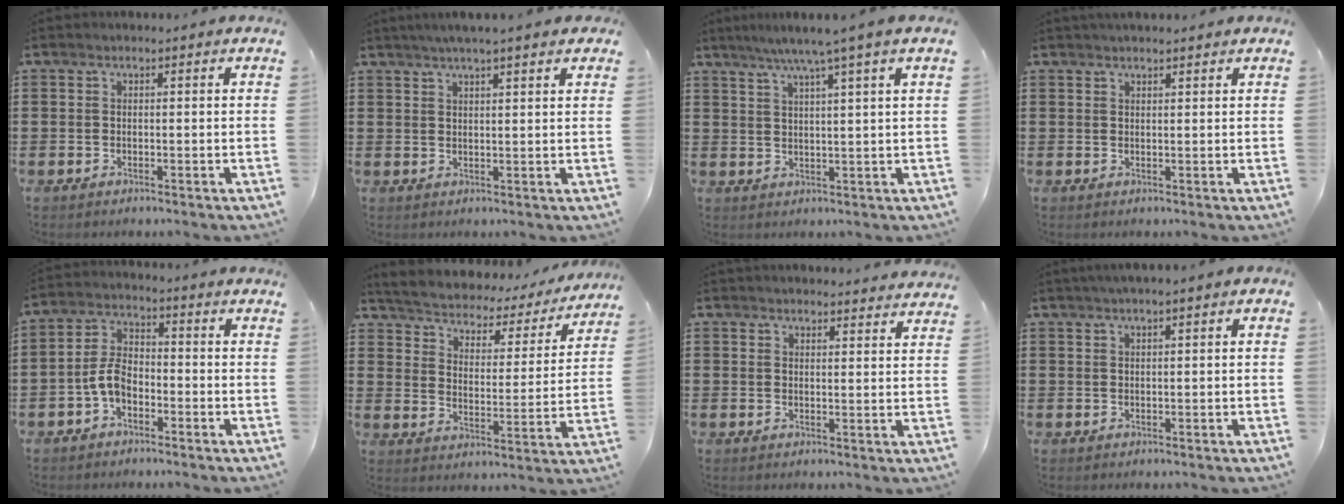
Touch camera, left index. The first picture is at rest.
{"total": 3.2, "force": [2.7, -0.2, 1.7], "torque": [-0.042, 0.002, 0.048]}
{"total": 4.9, "force": [3.5, -1.2, 3.2], "torque": [-0.072, -0.008, 0.057]}
{"total": 1.2, "force": [1.2, 0.2, 0.3], "torque": [-0.007, 0.002, 0.023]}
{"total": 5.2, "force": [-2.5, 2.8, 3.5], "torque": [-0.090, 0.004, -0.056]}
{"total": 2.6, "force": [2.5, 0.8, 0.2], "torque": [-0.026, -0.027, 0.031]}
{"total": 2.5, "force": [2.5, 0.1, -0.1], "torque": [0.003, -0.011, 0.045]}
{"total": 1.0, "force": [0.4, 0.0, 1.0], "torque": [-0.017, -0.001, 0.007]}